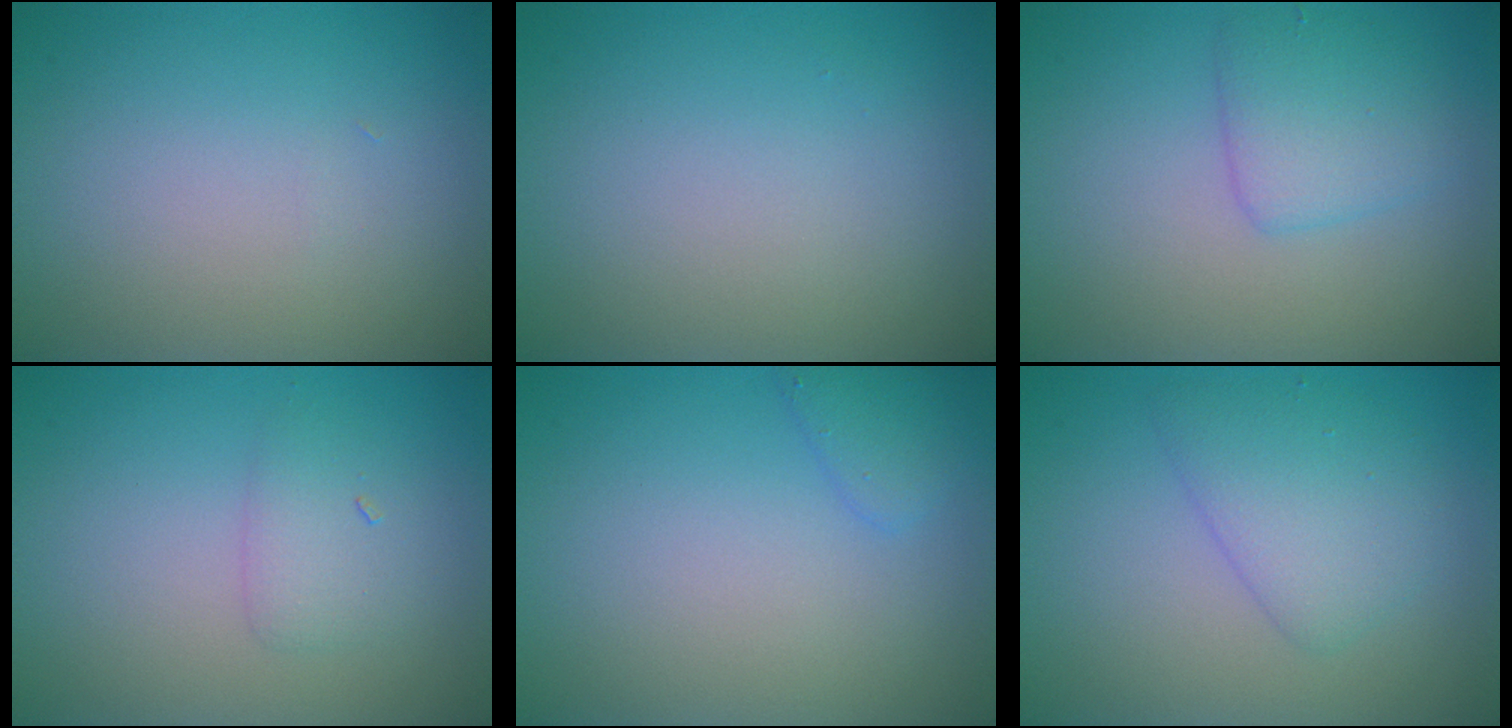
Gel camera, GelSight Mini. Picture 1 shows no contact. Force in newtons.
{"total": 0.0}
{"total": 2.9, "press": 2.9, "slide": 0.1}
{"total": 1.7, "press": 1.7, "slide": 0.1}
{"total": 1.5, "press": 1.5, "slide": 0.1}
{"total": 3.3, "press": 3.3, "slide": 0.1}